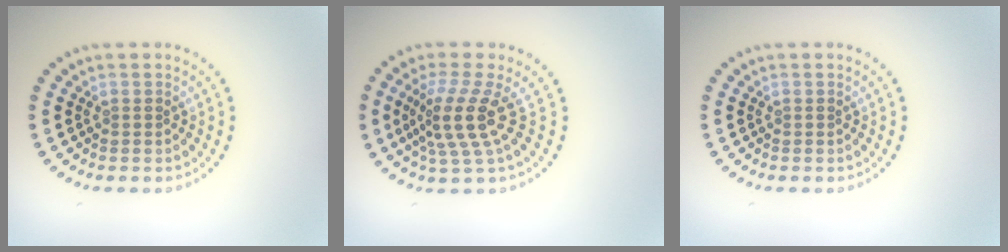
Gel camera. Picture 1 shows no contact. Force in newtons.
{"total": 4.1, "press": 3.0, "slide": 2.9}
{"total": 0.0}